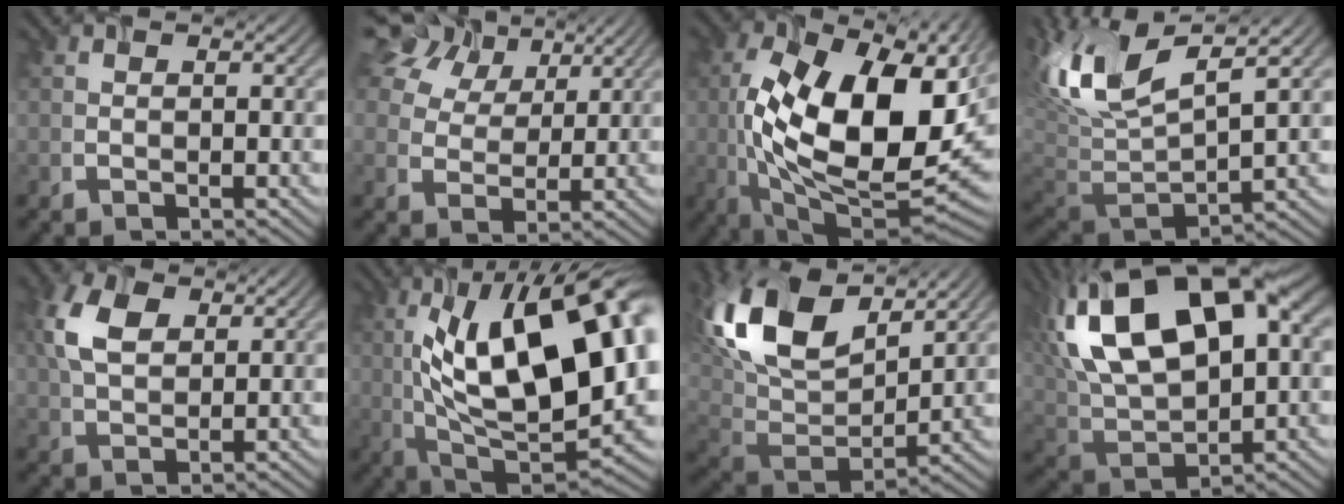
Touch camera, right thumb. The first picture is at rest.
{"total": 11.2, "force": [7.3, 6.5, 5.6], "torque": [-0.146, 0.029, 0.127]}
{"total": 19.0, "force": [1.0, 9.5, 16.4], "torque": [-0.287, -0.002, 0.021]}
{"total": 12.8, "force": [4.8, 5.5, 10.6], "torque": [-0.252, 0.017, 0.089]}
{"total": 6.0, "force": [2.1, 3.6, 4.3], "torque": [-0.107, 0.012, 0.042]}
{"total": 19.2, "force": [3.9, 8.1, 16.9], "torque": [-0.281, 0.024, 0.068]}
{"total": 17.5, "force": [8.7, 9.3, 12.0], "torque": [-0.289, 0.046, 0.161]}
{"total": 19.6, "force": [7.0, 10.3, 15.0], "torque": [-0.314, 0.029, 0.128]}